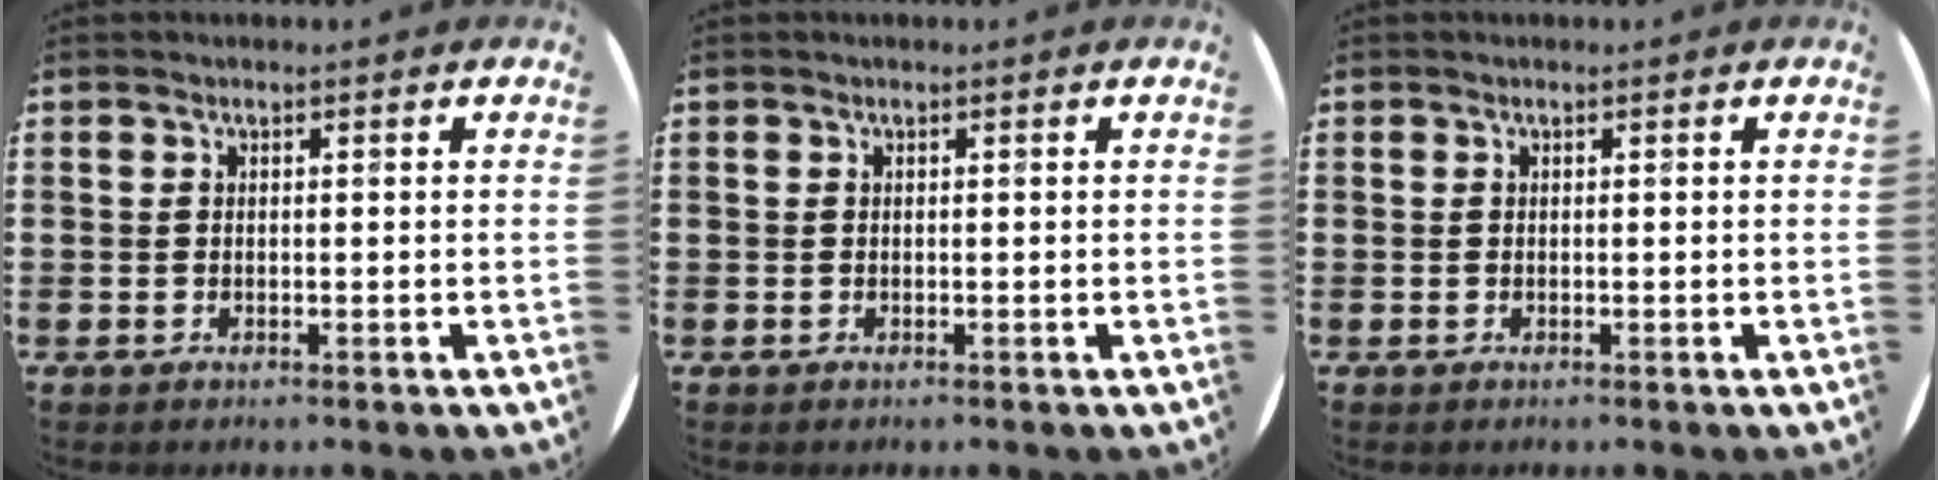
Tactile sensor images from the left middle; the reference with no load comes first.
{"total": 0.0}
{"total": 0.0}